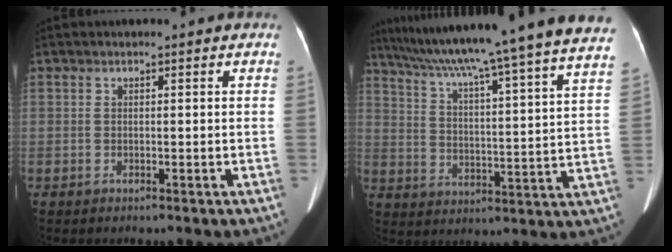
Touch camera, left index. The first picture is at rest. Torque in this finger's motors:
{"motor_torque": [0.14, -2.00, 0.19, 0.21]}